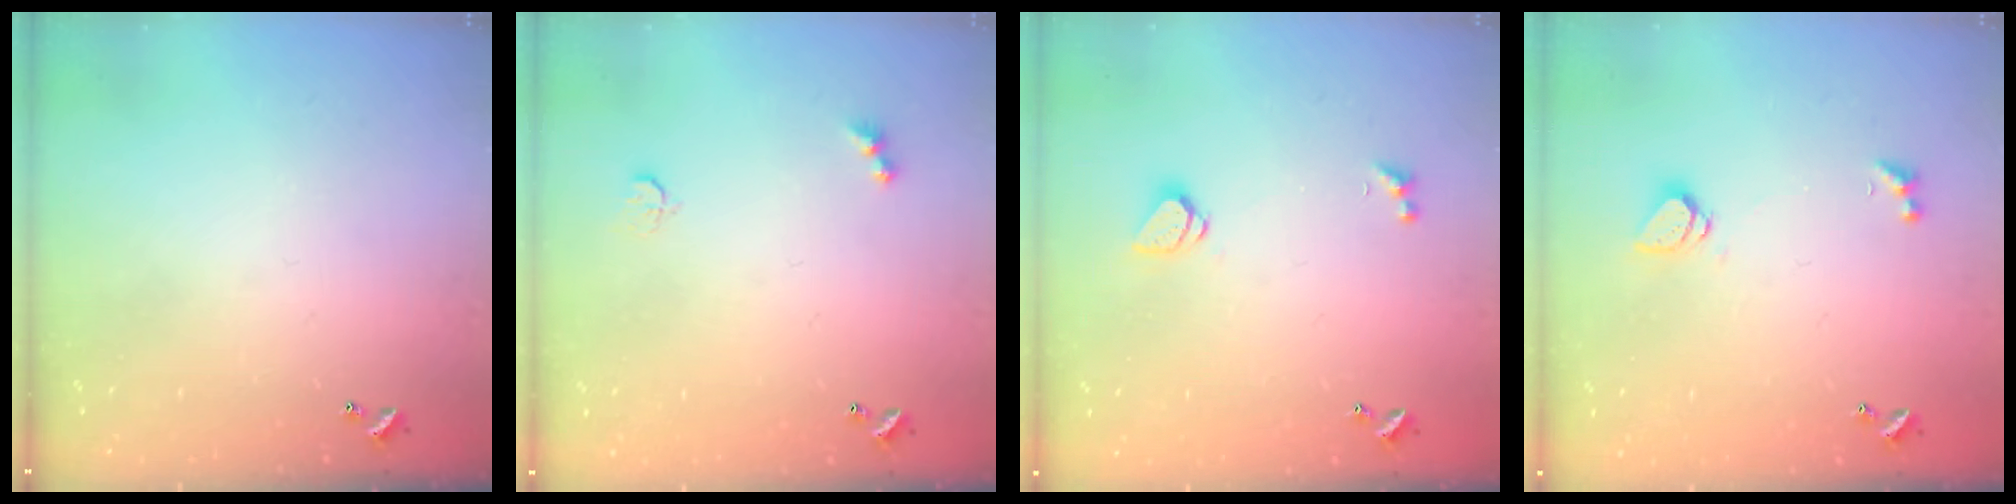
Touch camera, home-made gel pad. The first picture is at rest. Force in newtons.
{"total": 2.9, "press": 2.8, "slide": 0.7}
{"total": 1.5, "press": 1.4, "slide": 0.5}
{"total": 1.2, "press": 1.1, "slide": 0.5}